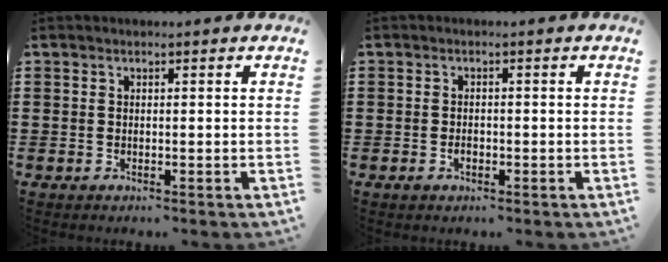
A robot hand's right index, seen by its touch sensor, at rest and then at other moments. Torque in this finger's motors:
{"motor_torque": [0.81, 0.52, 0.22, 0.06]}